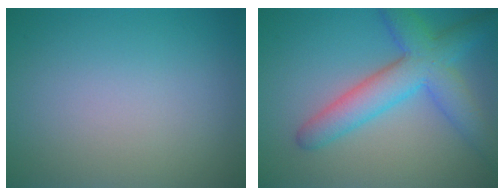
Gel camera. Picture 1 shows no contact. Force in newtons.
{"total": 6.3, "press": 6.3, "slide": 0.2}